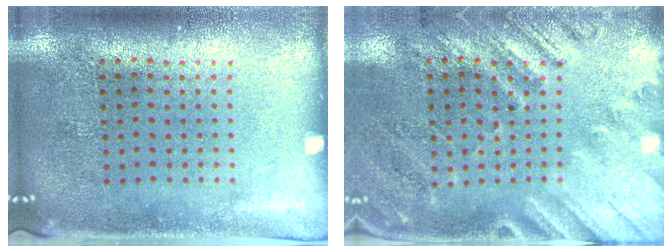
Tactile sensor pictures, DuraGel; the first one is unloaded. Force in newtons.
{"total": 2.4, "press": 1.9, "slide": 1.6}